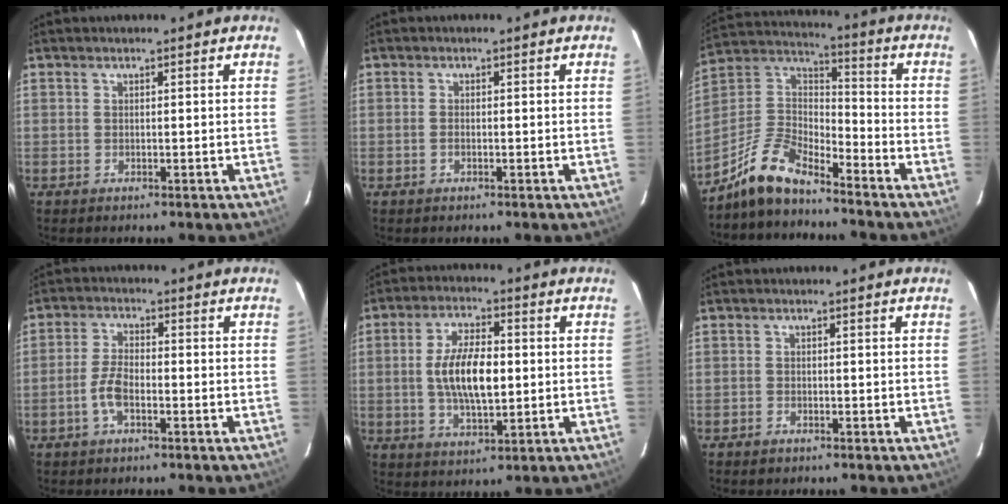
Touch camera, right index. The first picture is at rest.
{"total": 0.7, "force": [-0.3, 0.3, 0.6], "torque": [-0.014, 0.000, -0.005]}
{"total": 12.3, "force": [-9.9, 3.7, 6.3], "torque": [-0.152, 0.019, -0.199]}
{"total": 4.6, "force": [-1.9, 1.8, 3.8], "torque": [-0.087, 0.005, -0.037]}
{"total": 10.6, "force": [-0.1, 4.5, 9.6], "torque": [-0.184, 0.004, 0.000]}
{"total": 1.2, "force": [-0.9, 0.6, 0.3], "torque": [-0.009, 0.002, -0.017]}